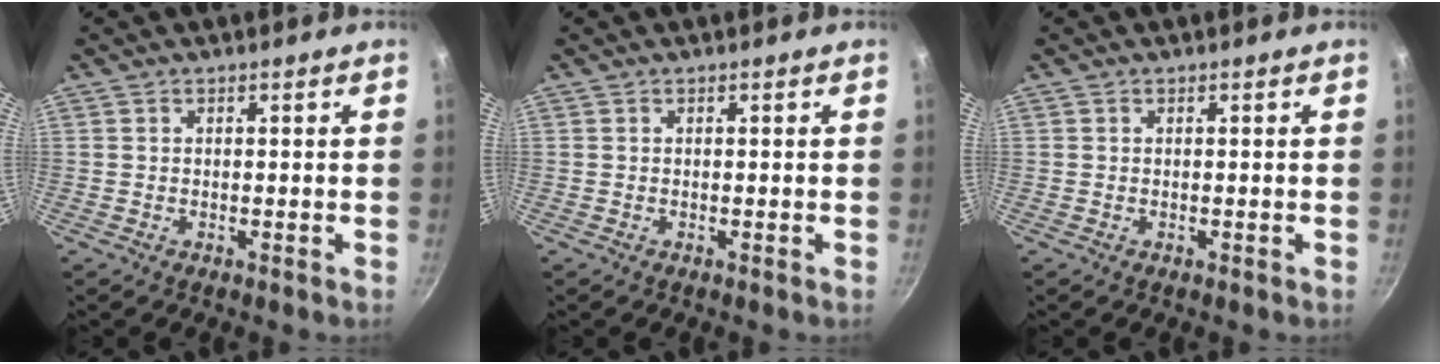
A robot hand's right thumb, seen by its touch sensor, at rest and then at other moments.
{"total": 0.0}
{"total": 0.0}